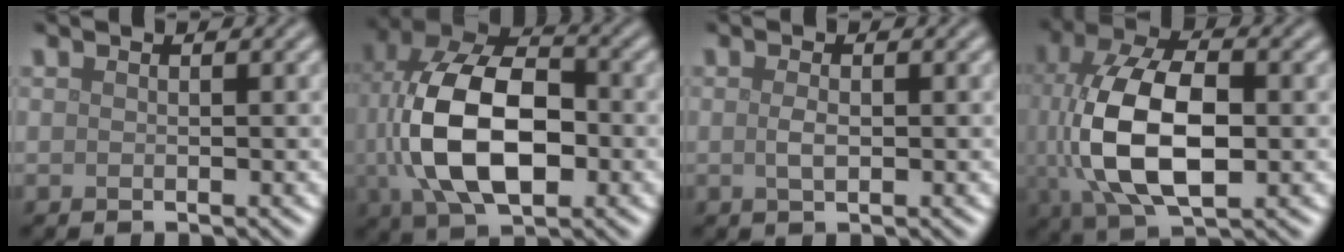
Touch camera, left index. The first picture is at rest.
{"total": 12.0, "force": [-0.9, 6.7, 9.8], "torque": [-0.192, 0.007, -0.020]}
{"total": 1.2, "force": [0.0, 0.5, 1.1], "torque": [-0.025, -0.001, -0.001]}
{"total": 11.1, "force": [-0.4, 5.7, 9.4], "torque": [-0.192, 0.000, -0.007]}